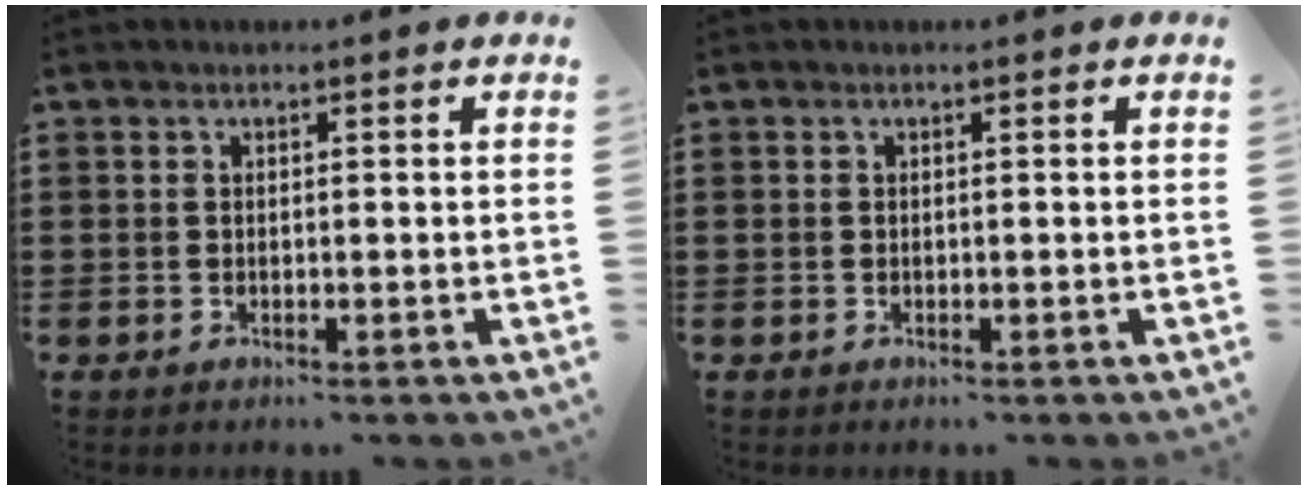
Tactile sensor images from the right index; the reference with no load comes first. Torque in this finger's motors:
{"motor_torque": [-0.01, 0.01, 0.00, 0.00]}